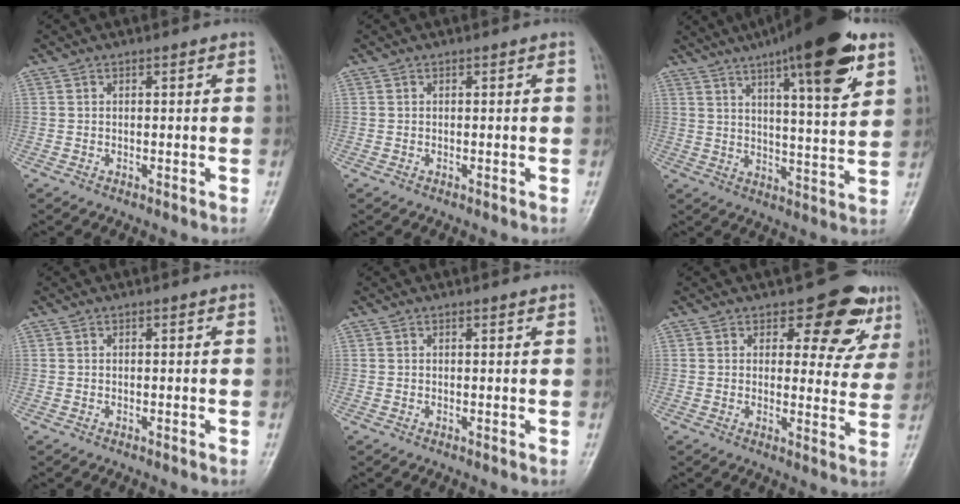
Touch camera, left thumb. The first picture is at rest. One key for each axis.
{"total": 0.0}
{"total": 19.7, "fx": 11.0, "fy": 4.3, "fz": 15.7, "tx": -0.218, "ty": -0.034, "tz": 0.164}
{"total": 0.0}
{"total": 0.6, "fx": 0.5, "fy": 0.1, "fz": 0.4, "tx": -0.008, "ty": -0.004, "tz": 0.007}
{"total": 10.0, "fx": 6.8, "fy": 5.4, "fz": 5.0, "tx": -0.023, "ty": -0.042, "tz": 0.071}